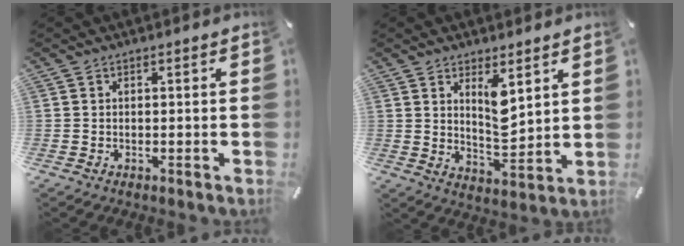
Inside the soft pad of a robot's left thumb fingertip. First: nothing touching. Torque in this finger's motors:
{"motor_torque": [0.36, -0.28, 0.10, 0.03, -0.01]}